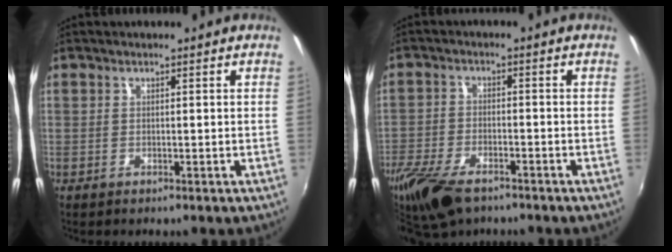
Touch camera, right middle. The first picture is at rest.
{"total": 12.0, "force": [-8.5, 4.9, 6.8], "torque": [-0.169, -0.035, -0.159]}